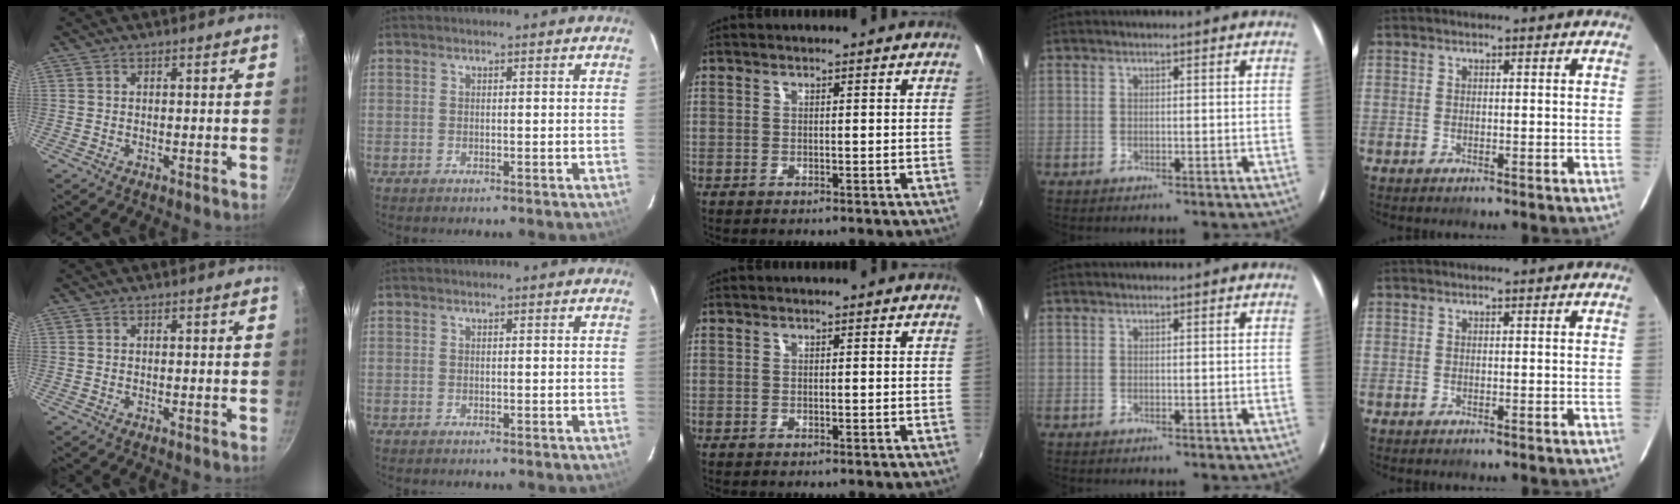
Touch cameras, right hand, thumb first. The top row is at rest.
{}